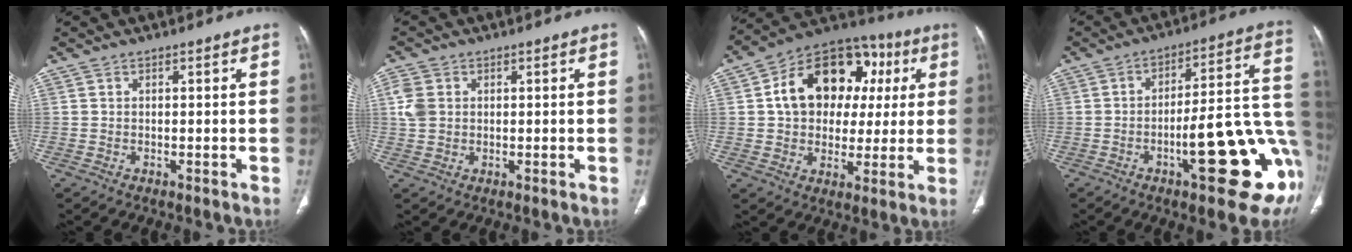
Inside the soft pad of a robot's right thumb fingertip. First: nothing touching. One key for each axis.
{"total": 4.2, "fx": 0.8, "fy": 3.4, "fz": 2.4, "tx": -0.051, "ty": 0.004, "tz": 0.015}
{"total": 20.0, "fx": 4.3, "fy": 14.7, "fz": 12.8, "tx": -0.150, "ty": 0.031, "tz": 0.064}
{"total": 23.5, "fx": -7.3, "fy": 6.5, "fz": 21.4, "tx": -0.194, "ty": 0.034, "tz": -0.090}